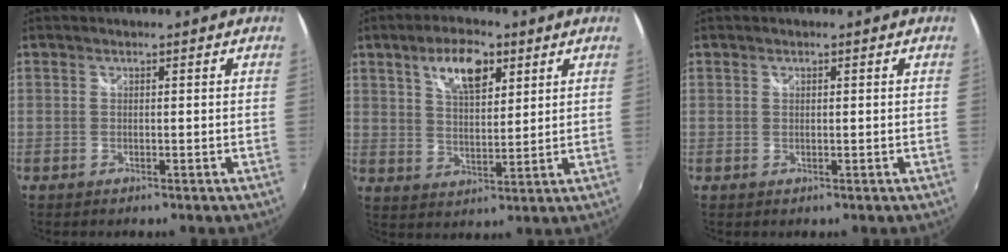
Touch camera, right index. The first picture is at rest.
{"total": 9.1, "force": [4.8, 3.8, 6.7], "torque": [-0.119, 0.015, 0.084]}
{"total": 0.0}